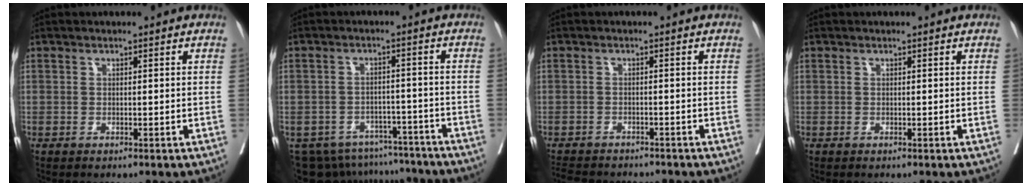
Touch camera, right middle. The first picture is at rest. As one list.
[{"total": 13.6, "force": [-12.2, 5.6, 2.1], "torque": [-0.036, 0.020, -0.155]}, {"total": 8.6, "force": [-7.7, 2.6, 2.7], "torque": [-0.052, -0.007, -0.108]}, {"total": 0.0}]